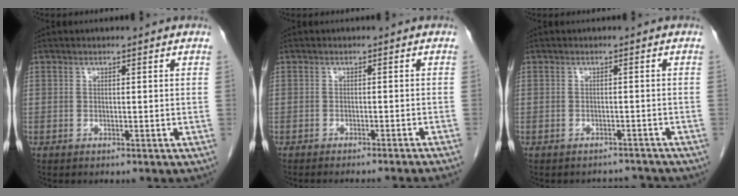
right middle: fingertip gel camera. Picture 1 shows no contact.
{"total": 8.1, "force": [-7.4, -1.2, 3.1], "torque": [-0.015, -0.020, -0.089]}
{"total": 2.5, "force": [-2.4, 0.7, -0.7], "torque": [0.013, 0.004, -0.030]}